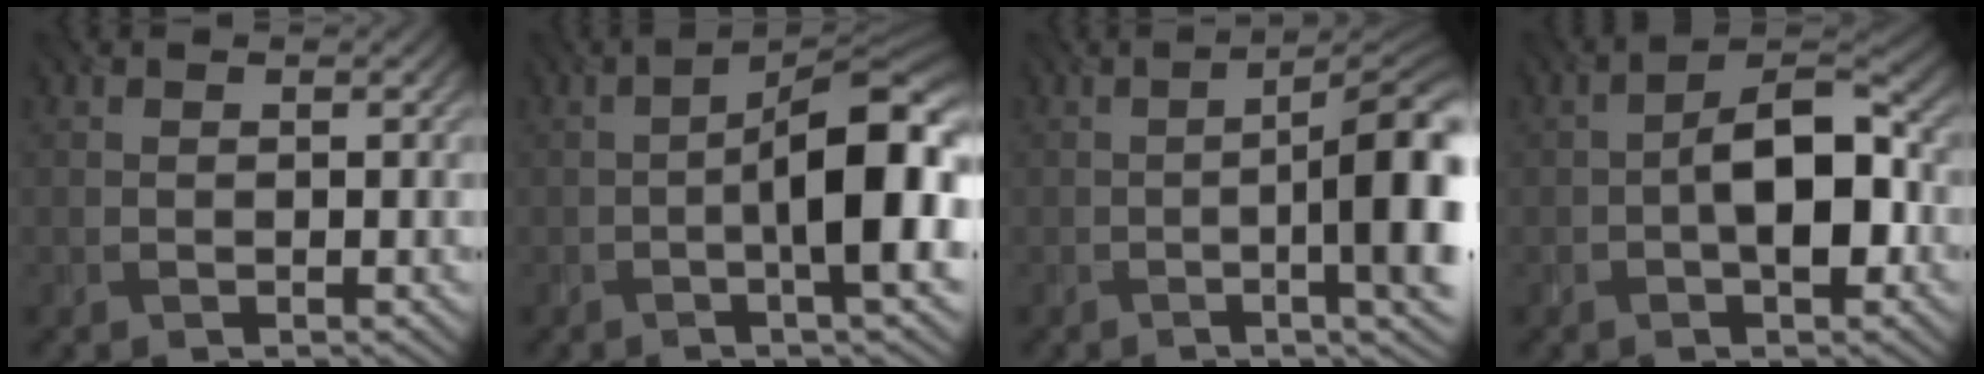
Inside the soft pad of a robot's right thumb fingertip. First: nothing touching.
{"total": 11.4, "force": [-1.9, 3.1, 10.9], "torque": [-0.153, 0.011, -0.035]}
{"total": 12.9, "force": [-1.4, 3.4, 12.4], "torque": [-0.150, 0.001, -0.024]}
{"total": 7.9, "force": [-1.7, 3.8, 6.7], "torque": [-0.101, 0.010, -0.033]}